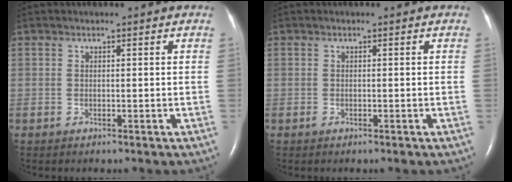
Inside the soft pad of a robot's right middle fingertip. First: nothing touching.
{"total": 0.5, "force": [-0.4, 0.2, 0.3], "torque": [-0.006, -0.001, -0.005]}